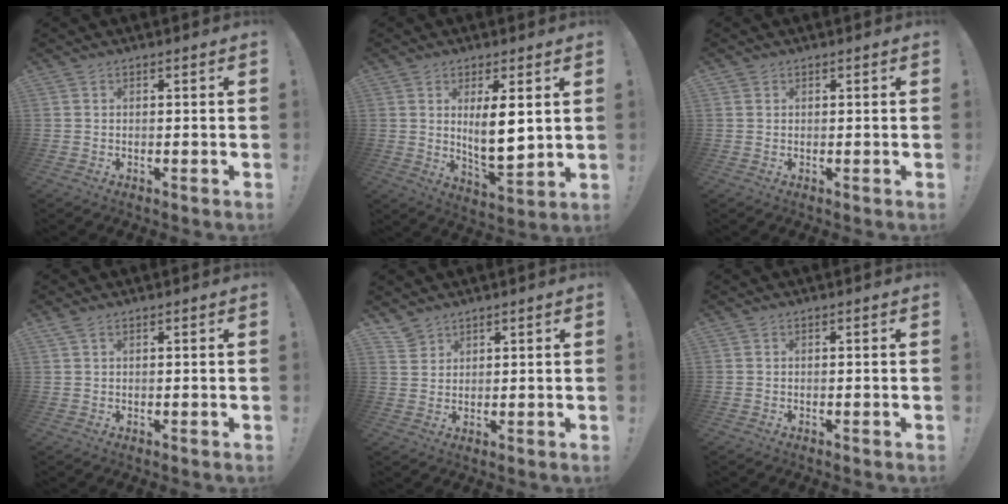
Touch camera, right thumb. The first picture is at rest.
{"total": 10.4, "force": [3.0, 3.4, 9.3], "torque": [-0.148, -0.031, 0.046]}
{"total": 0.7, "force": [0.4, 0.6, -0.1], "torque": [0.001, 0.001, 0.009]}
{"total": 1.3, "force": [0.9, 0.4, 0.9], "torque": [-0.020, 0.001, 0.018]}
{"total": 3.9, "force": [3.3, 1.9, 0.6], "torque": [-0.008, -0.021, 0.063]}
{"total": 0.0}